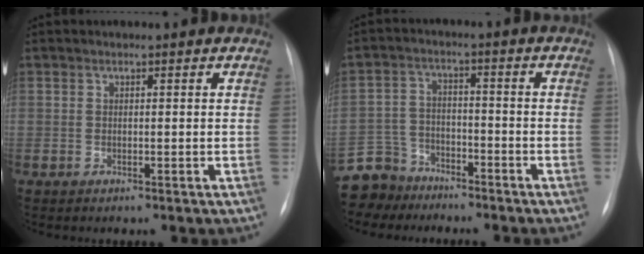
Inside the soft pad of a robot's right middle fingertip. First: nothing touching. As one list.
[{"total": 7.3, "force": [-6.2, 3.7, -0.6], "torque": [0.007, 0.010, -0.119]}]